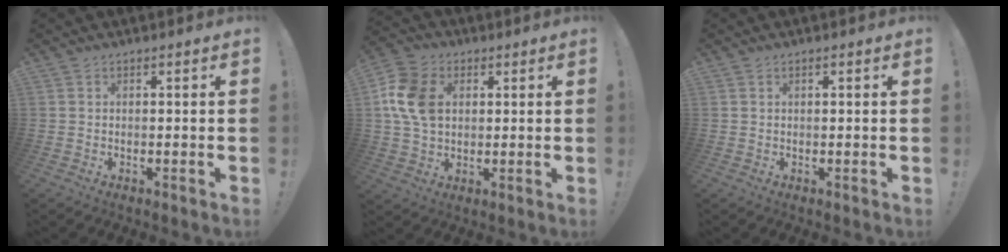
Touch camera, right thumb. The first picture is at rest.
{"total": 13.7, "force": [3.1, 10.1, 8.8], "torque": [-0.165, 0.002, 0.060]}
{"total": 0.5, "force": [0.2, 0.0, 0.5], "torque": [-0.009, 0.002, 0.003]}